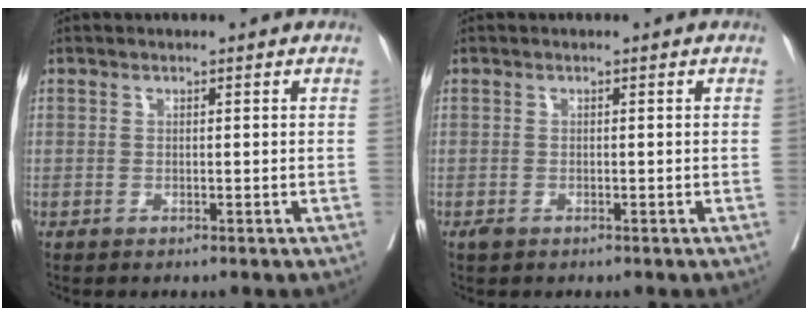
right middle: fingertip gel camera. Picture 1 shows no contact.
{"total": 0.7, "force": [-0.5, 0.4, 0.4], "torque": [-0.009, -0.001, -0.006]}